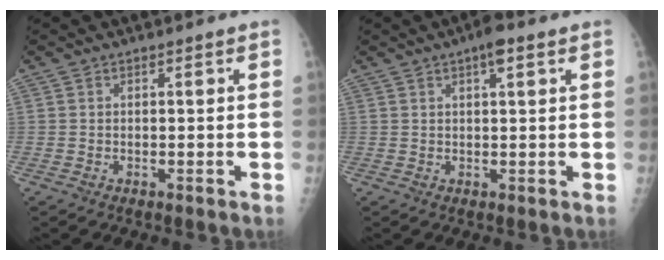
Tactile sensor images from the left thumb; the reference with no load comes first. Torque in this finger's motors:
{"motor_torque": [0.67, 0.50, 0.34, -0.38, 0.02]}